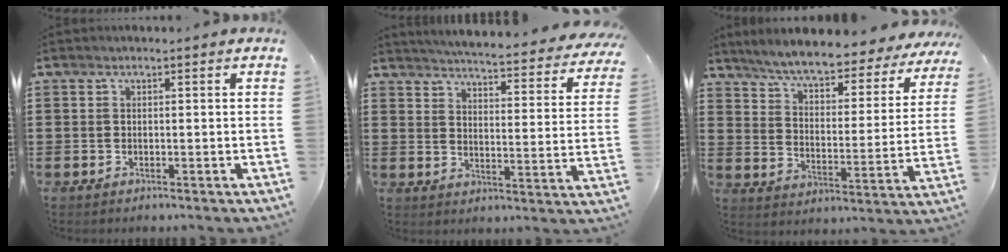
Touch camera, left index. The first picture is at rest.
{"total": 4.6, "force": [4.4, -0.7, 1.1], "torque": [-0.037, -0.045, 0.068]}
{"total": 6.1, "force": [5.7, 0.3, 2.1], "torque": [-0.068, -0.039, 0.093]}